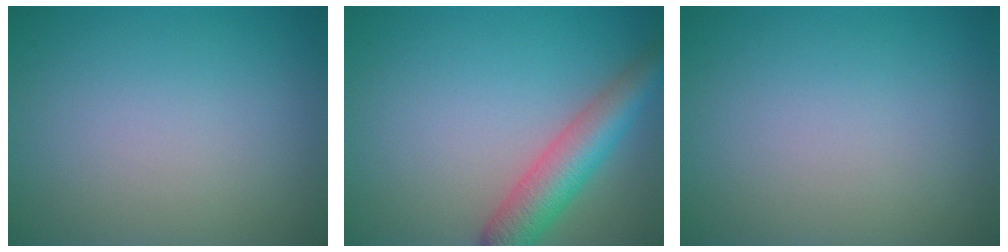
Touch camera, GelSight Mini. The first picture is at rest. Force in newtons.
{"total": 5.2, "press": 5.2, "slide": 0.2}
{"total": 0.0}